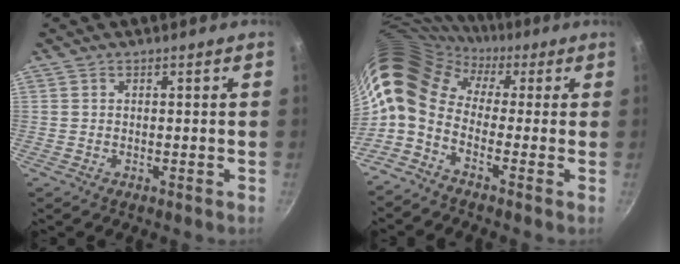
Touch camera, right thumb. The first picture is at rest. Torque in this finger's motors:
{"motor_torque": [0.28, 0.70, 1.49, -1.01, 0.67]}